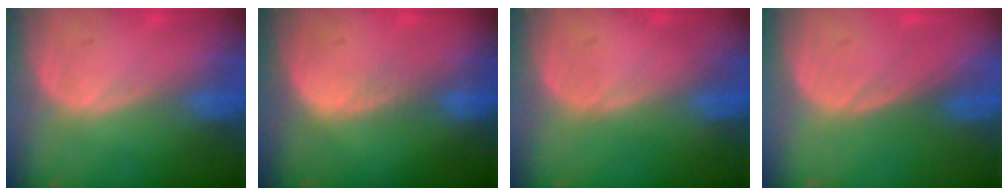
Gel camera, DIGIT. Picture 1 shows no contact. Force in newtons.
{"total": 1.3, "press": 1.3, "slide": 0.1}
{"total": 0.0}
{"total": 0.0}